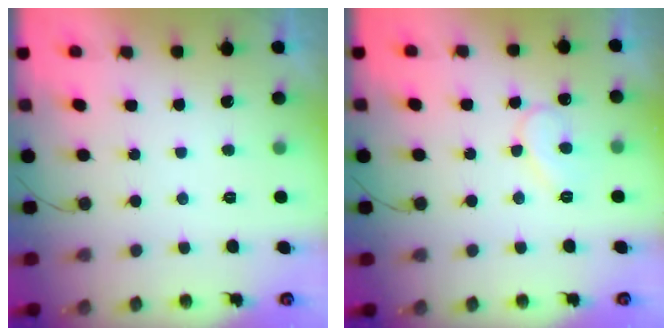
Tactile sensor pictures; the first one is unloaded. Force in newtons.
{"total": 8.8, "press": 8.7, "slide": 0.8}